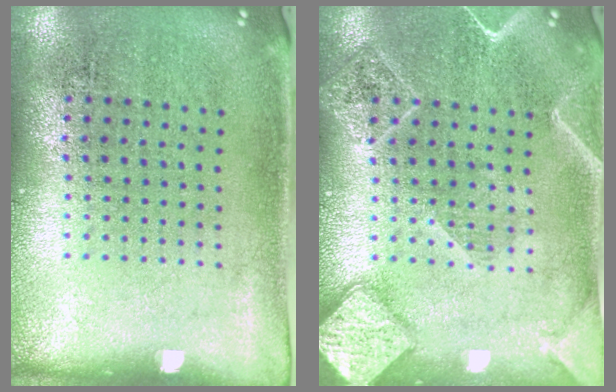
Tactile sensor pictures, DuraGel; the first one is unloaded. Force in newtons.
{"total": 2.1, "press": 2.1, "slide": 0.2}